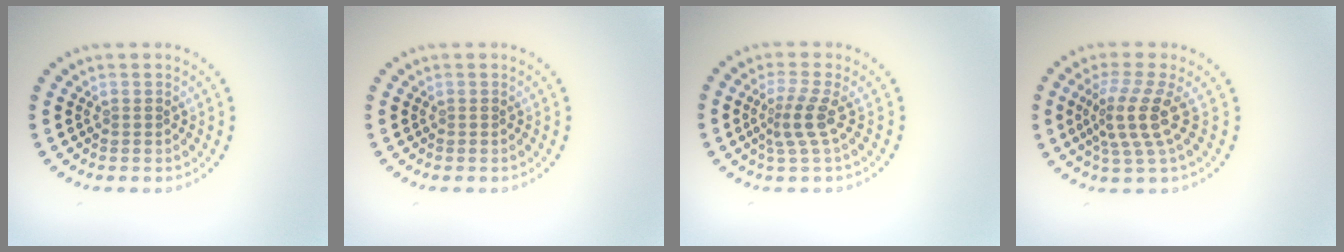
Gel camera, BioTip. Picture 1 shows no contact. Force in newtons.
{"total": 0.0}
{"total": 2.6, "press": 1.8, "slide": 1.8}
{"total": 3.8, "press": 2.8, "slide": 2.5}